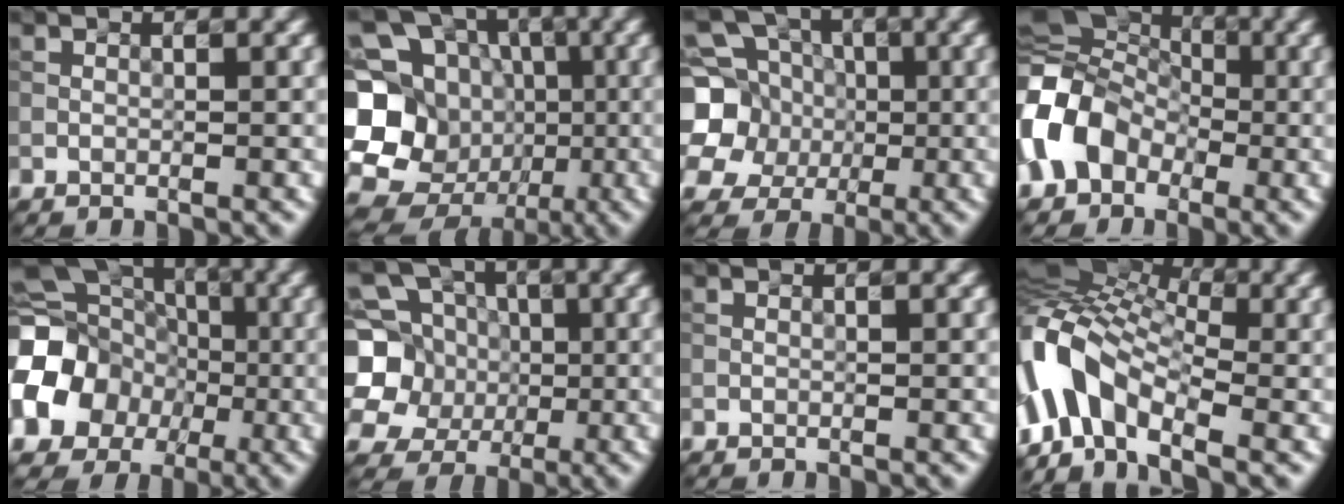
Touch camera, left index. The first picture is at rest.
{"total": 17.7, "force": [-3.9, 16.2, 6.1], "torque": [-0.178, 0.001, -0.076]}
{"total": 11.5, "force": [0.8, 10.3, 5.1], "torque": [-0.138, 0.027, -0.018]}
{"total": 7.7, "force": [-2.4, 6.0, 4.2], "torque": [-0.079, 0.007, -0.064]}
{"total": 14.6, "force": [-4.1, 12.7, 5.8], "torque": [-0.122, -0.026, -0.094]}
{"total": 10.1, "force": [0.7, 9.2, 4.2], "torque": [-0.111, 0.018, -0.016]}
{"total": 0.0}
{"total": 10.0, "force": [-2.3, 6.1, 7.6], "torque": [-0.144, 0.018, -0.063]}